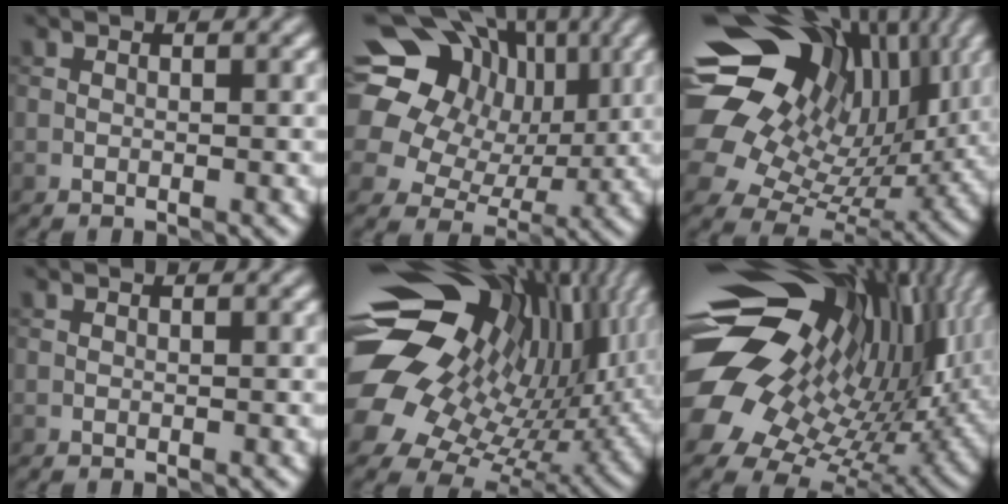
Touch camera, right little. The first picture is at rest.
{"total": 18.2, "force": [6.6, 15.2, 7.6], "torque": [-0.191, 0.051, 0.089]}
{"total": 18.6, "force": [7.2, 12.8, 11.5], "torque": [-0.250, 0.040, 0.132]}
{"total": 0.0}
{"total": 17.5, "force": [5.7, 10.8, 12.5], "torque": [-0.226, 0.013, 0.110]}
{"total": 17.9, "force": [4.9, 10.0, 13.9], "torque": [-0.248, 0.003, 0.102]}